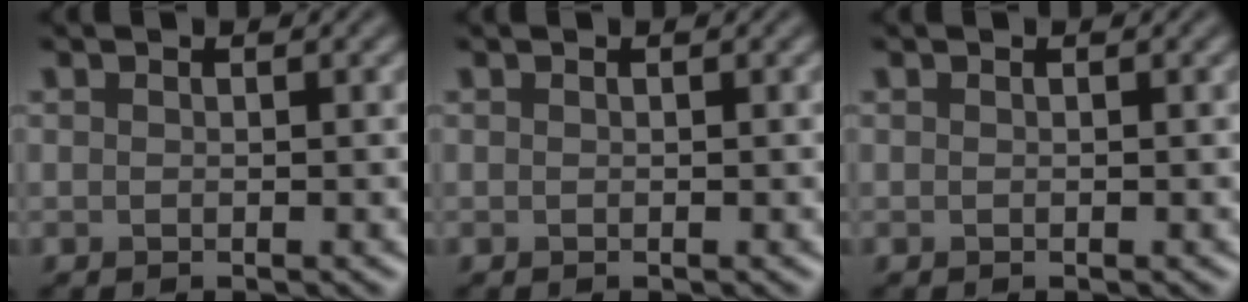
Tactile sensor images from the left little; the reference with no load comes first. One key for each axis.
{"total": 0.0}
{"total": 0.0}